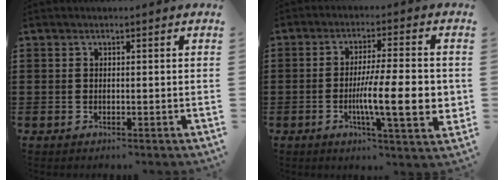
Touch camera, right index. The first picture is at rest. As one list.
[{"total": 12.1, "force": [-1.7, 2.2, 11.8], "torque": [-0.192, -0.011, -0.031]}]